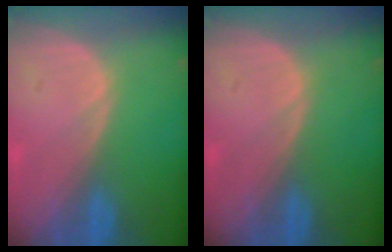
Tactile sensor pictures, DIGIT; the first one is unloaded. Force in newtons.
{"total": 0.0}